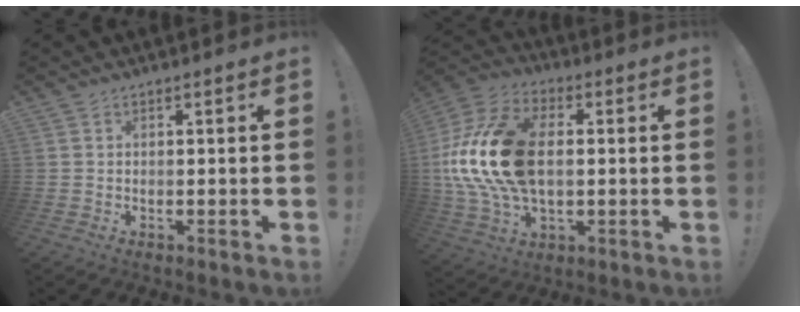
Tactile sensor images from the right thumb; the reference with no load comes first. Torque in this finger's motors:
{"motor_torque": [2.33, 2.35, 2.66, -0.11, 0.52]}